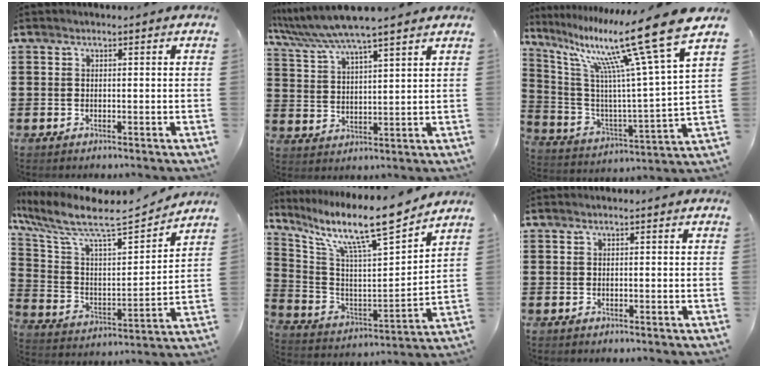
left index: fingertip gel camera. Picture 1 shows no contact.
{"total": 6.5, "force": [5.7, -0.2, 3.3], "torque": [-0.083, -0.027, 0.097]}
{"total": 17.8, "force": [12.8, 1.3, 12.3], "torque": [-0.242, -0.084, 0.198]}
{"total": 9.1, "force": [7.5, 1.3, 5.0], "torque": [-0.131, -0.056, 0.120]}
{"total": 12.4, "force": [9.9, 1.7, 7.4], "torque": [-0.156, -0.072, 0.158]}
{"total": 0.0}